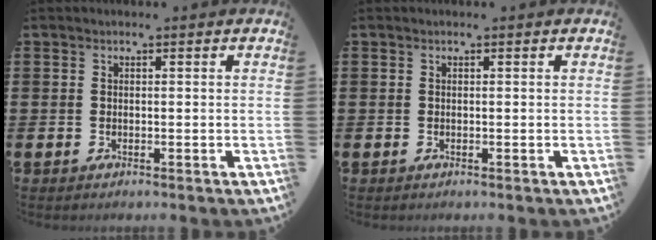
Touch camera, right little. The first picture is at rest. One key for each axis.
{"total": 0.0}